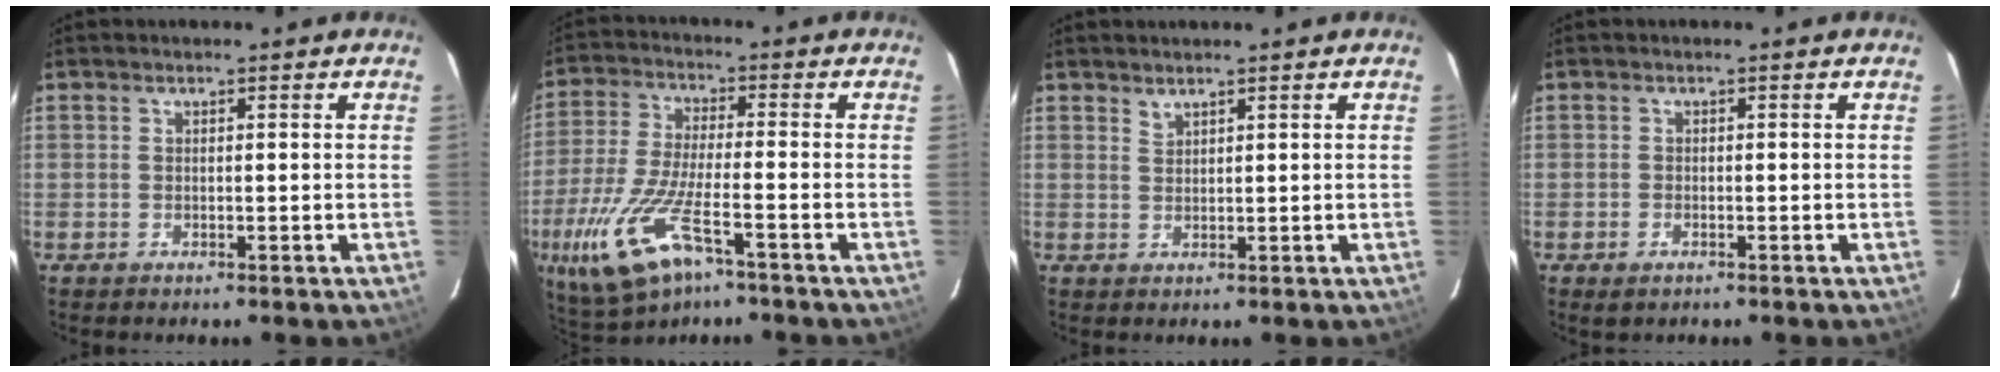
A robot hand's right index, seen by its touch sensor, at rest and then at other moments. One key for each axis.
{"total": 17.2, "fx": -8.5, "fy": 5.9, "fz": 13.7, "tx": -0.300, "ty": -0.043, "tz": -0.158}
{"total": 1.1, "fx": 1.1, "fy": 0.2, "fz": 0.2, "tx": -0.003, "ty": 0.000, "tz": 0.021}
{"total": 1.6, "fx": -1.0, "fy": 1.0, "fz": 0.8, "tx": -0.016, "ty": -0.004, "tz": -0.019}